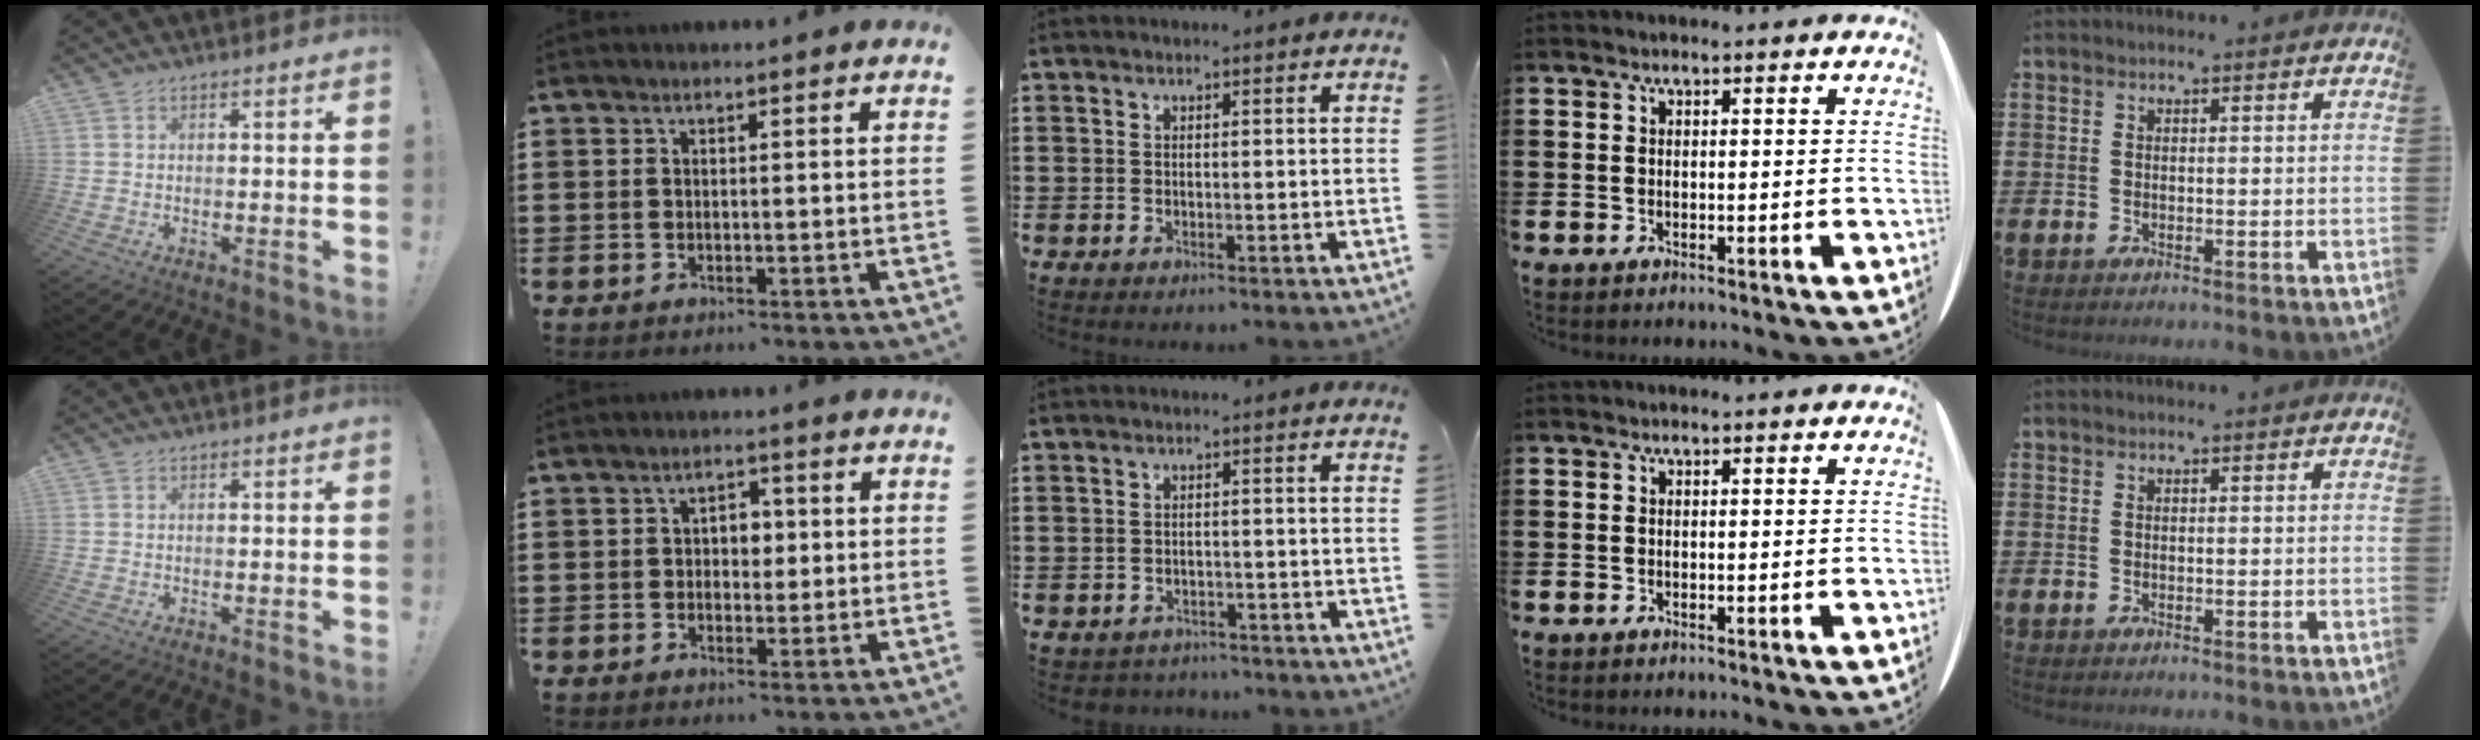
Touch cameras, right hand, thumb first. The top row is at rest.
{"index": {"total": 2.8, "force": [0.1, 2.0, 2.0], "torque": [-0.036, 0.005, -0.002]}, "middle": {"total": 1.7, "force": [-1.6, 0.4, -0.3], "torque": [-0.002, 0.002, -0.038]}}